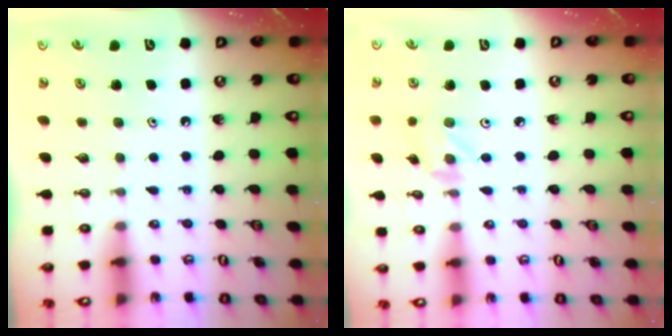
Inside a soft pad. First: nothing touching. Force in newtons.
{"total": 1.5, "press": 1.4, "slide": 0.3}